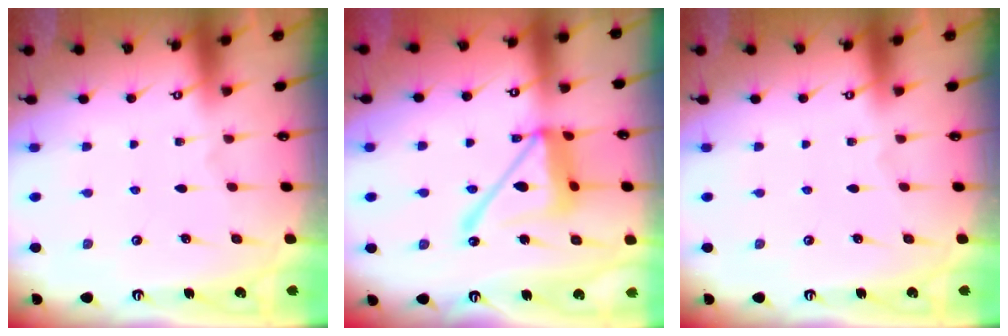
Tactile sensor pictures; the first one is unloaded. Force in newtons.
{"total": 16.5, "press": 16.5, "slide": 1.5}
{"total": 0.0}